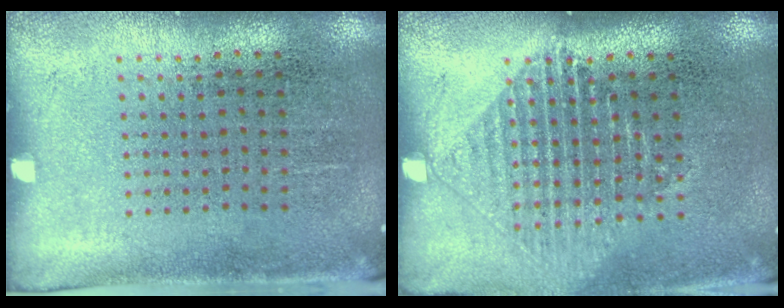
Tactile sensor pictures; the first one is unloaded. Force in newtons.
{"total": 1.3, "press": 1.3, "slide": 0.5}